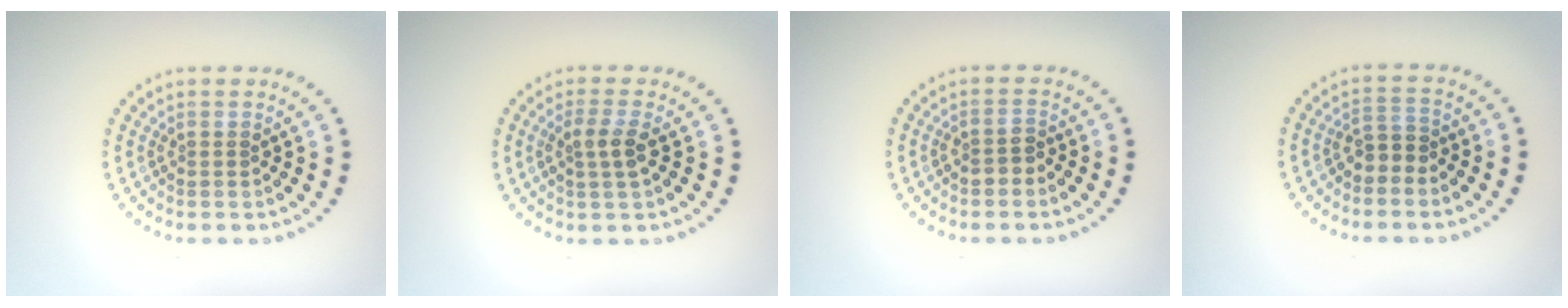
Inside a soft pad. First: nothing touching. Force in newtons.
{"total": 2.1, "press": 1.9, "slide": 0.8}
{"total": 1.5, "press": 1.3, "slide": 0.7}
{"total": 1.8, "press": 1.5, "slide": 1.0}